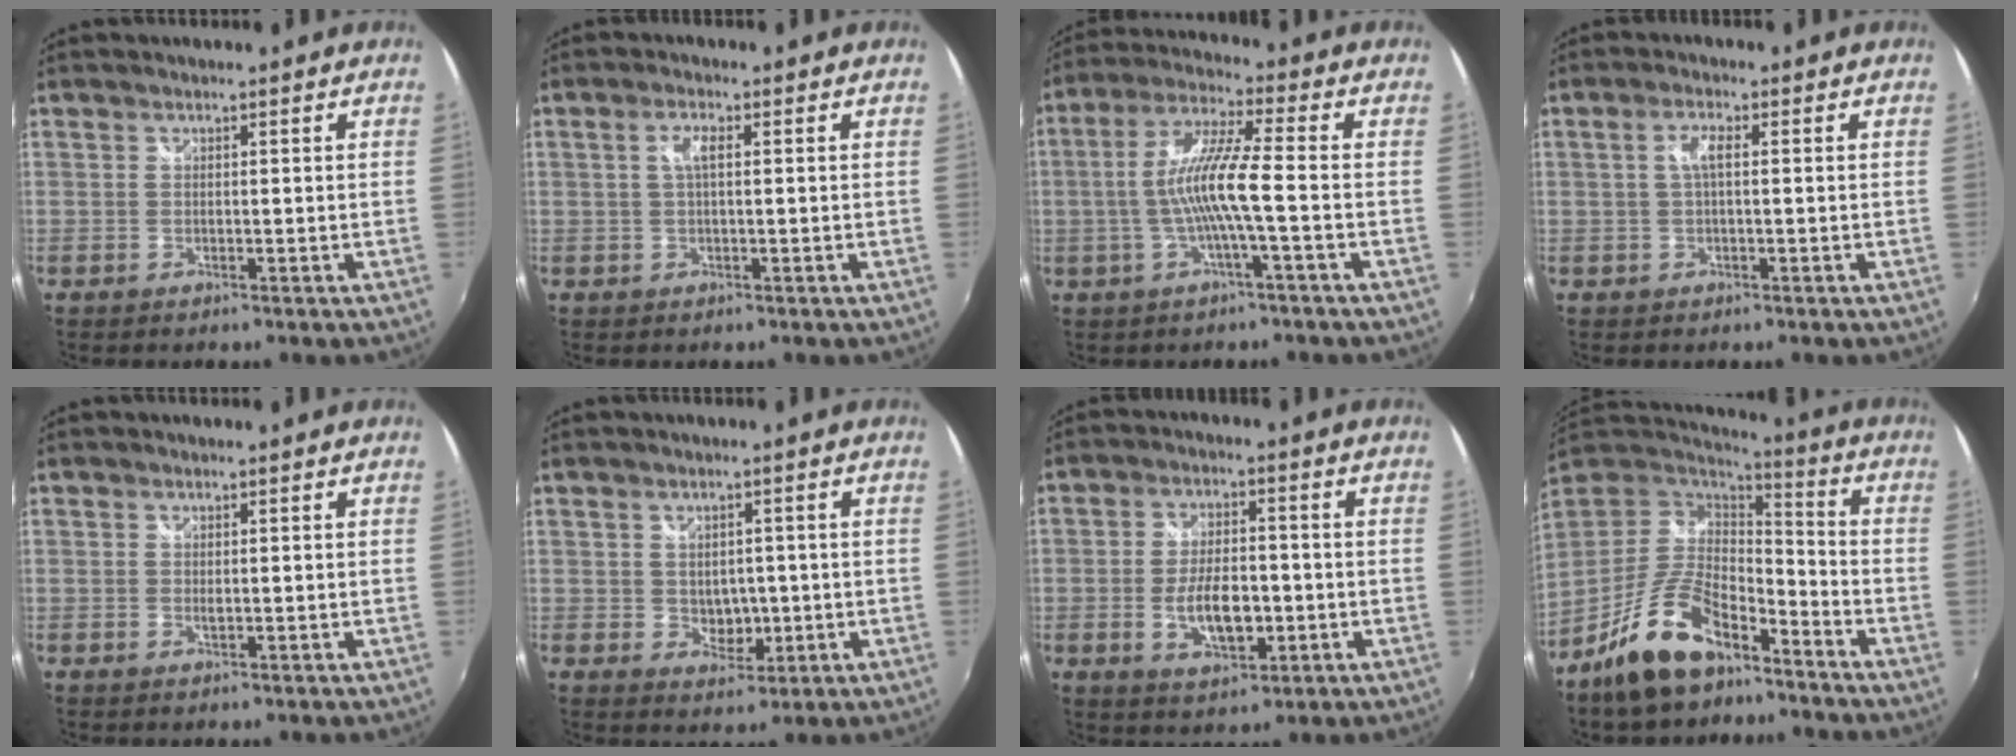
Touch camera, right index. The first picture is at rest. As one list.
[{"total": 2.6, "force": [0.5, 0.7, 2.5], "torque": [-0.049, 0.004, 0.007]}, {"total": 9.9, "force": [-2.0, -0.1, 9.7], "torque": [-0.194, 0.006, -0.036]}, {"total": 2.8, "force": [0.2, 0.6, 2.7], "torque": [-0.055, 0.005, 0.003]}, {"total": 0.6, "force": [0.1, 0.3, 0.5], "torque": [-0.009, -0.001, 0.001]}, {"total": 4.2, "force": [-0.1, 3.6, 2.3], "torque": [-0.034, -0.003, 0.004]}, {"total": 8.8, "force": [-2.0, 4.3, 7.4], "torque": [-0.143, -0.005, -0.028]}, {"total": 17.1, "force": [-11.1, 7.4, 10.7], "torque": [-0.227, -0.007, -0.201]}]